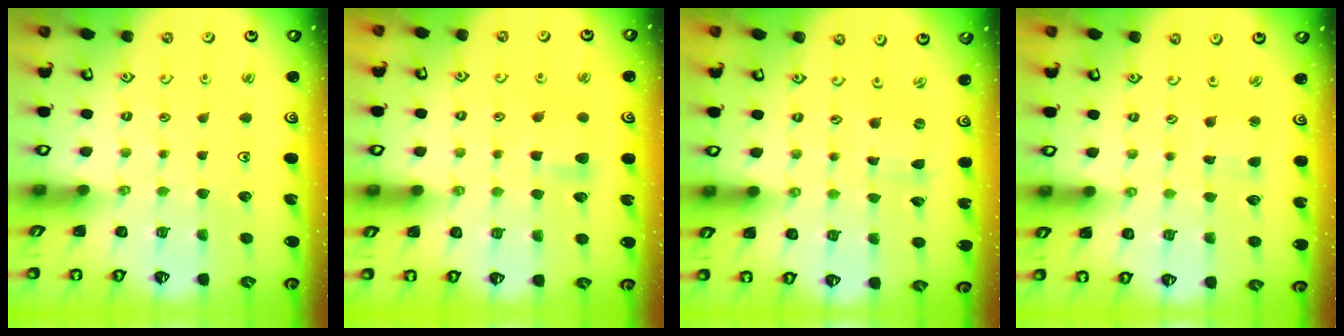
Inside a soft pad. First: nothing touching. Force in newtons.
{"total": 5.7, "press": 5.7, "slide": 0.6}
{"total": 0.6, "press": 0.6, "slide": 0.1}
{"total": 2.3, "press": 2.3, "slide": 0.3}